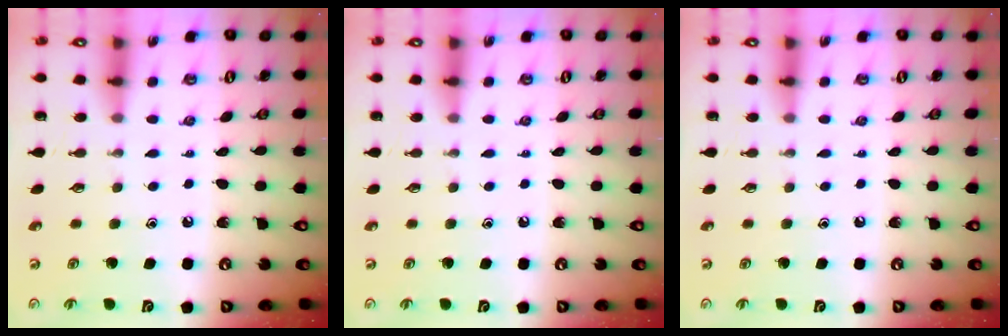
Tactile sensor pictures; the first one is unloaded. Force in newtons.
{"total": 0.0}
{"total": 0.0}